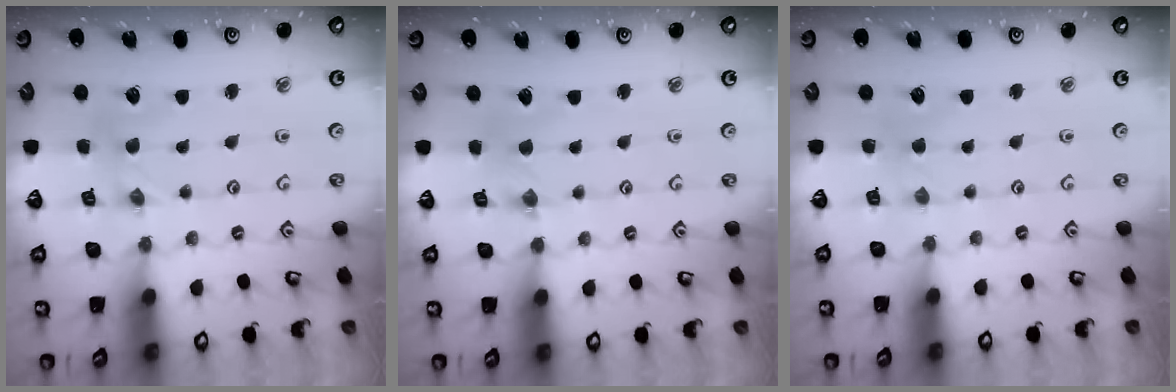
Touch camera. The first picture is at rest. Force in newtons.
{"total": 0.0}
{"total": 1.3, "press": 1.2, "slide": 0.3}